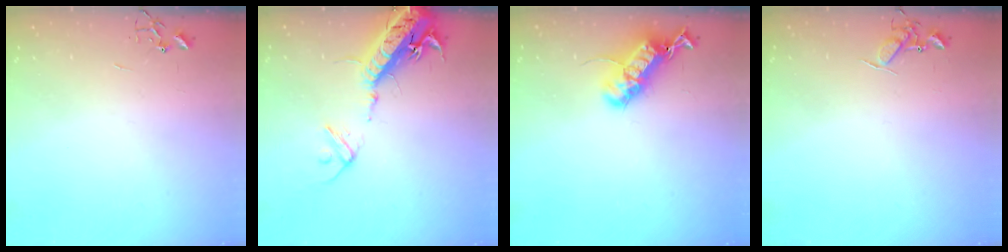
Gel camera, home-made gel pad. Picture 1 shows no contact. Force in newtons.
{"total": 18.2, "press": 17.7, "slide": 4.1}
{"total": 18.4, "press": 18.4, "slide": 0.6}
{"total": 7.2, "press": 7.2, "slide": 0.9}